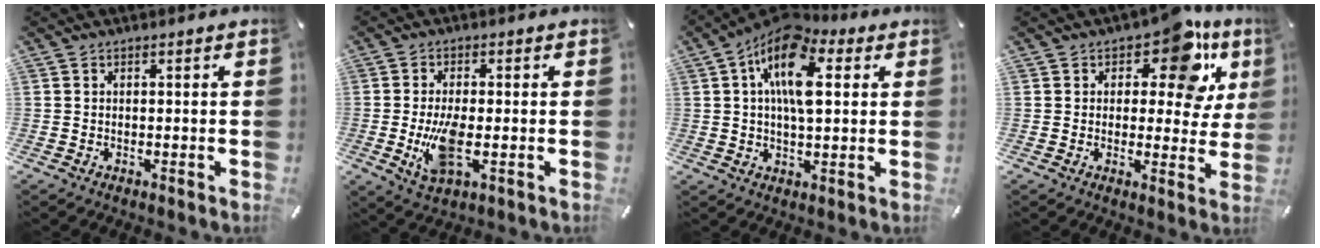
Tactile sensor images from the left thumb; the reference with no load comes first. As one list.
[{"total": 8.4, "force": [-1.2, 3.5, 7.5], "torque": [-0.166, -0.015, -0.021]}, {"total": 14.9, "force": [4.7, 7.4, 12.1], "torque": [-0.226, -0.010, 0.081]}, {"total": 13.4, "force": [7.1, 6.6, 9.1], "torque": [-0.114, -0.041, 0.118]}]